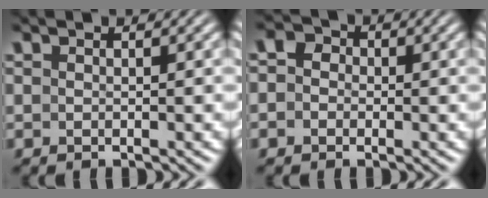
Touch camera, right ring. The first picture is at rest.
{"total": 3.8, "force": [0.3, 3.5, 1.4], "torque": [-0.029, 0.007, -0.009]}